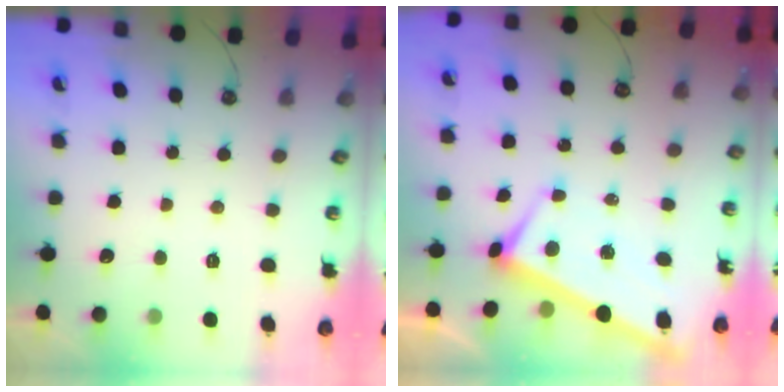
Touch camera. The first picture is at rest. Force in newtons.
{"total": 2.9, "press": 2.8, "slide": 0.9}